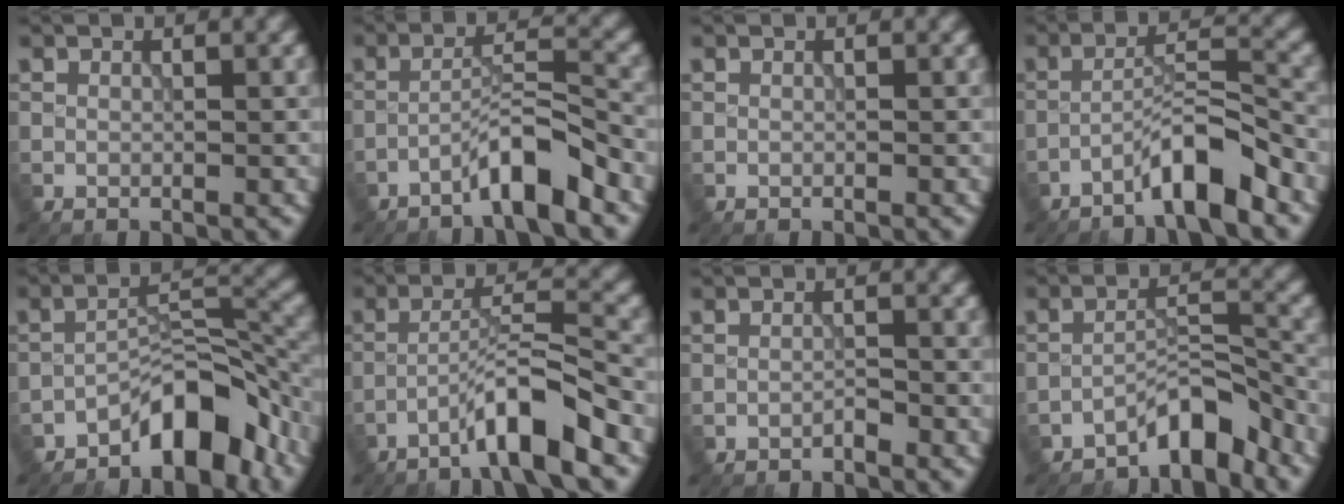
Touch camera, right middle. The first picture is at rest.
{"total": 4.7, "force": [-3.3, 0.4, 3.3], "torque": [-0.057, 0.019, -0.066]}
{"total": 0.0}
{"total": 5.1, "force": [-3.6, 0.6, 3.5], "torque": [-0.058, 0.019, -0.070]}
{"total": 6.8, "force": [-4.7, 2.4, 4.3], "torque": [-0.054, 0.020, -0.083]}
{"total": 6.0, "force": [-3.7, 0.3, 4.6], "torque": [-0.074, 0.020, -0.072]}
{"total": 0.8, "force": [-0.7, 0.1, 0.3], "torque": [-0.004, 0.005, -0.014]}
{"total": 4.4, "force": [-3.7, 1.0, 2.1], "torque": [-0.026, 0.017, -0.071]}